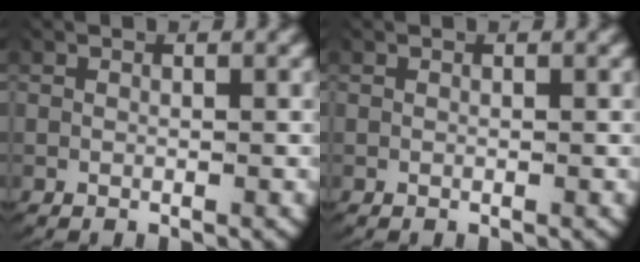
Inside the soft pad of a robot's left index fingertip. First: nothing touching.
{"total": 0.0}